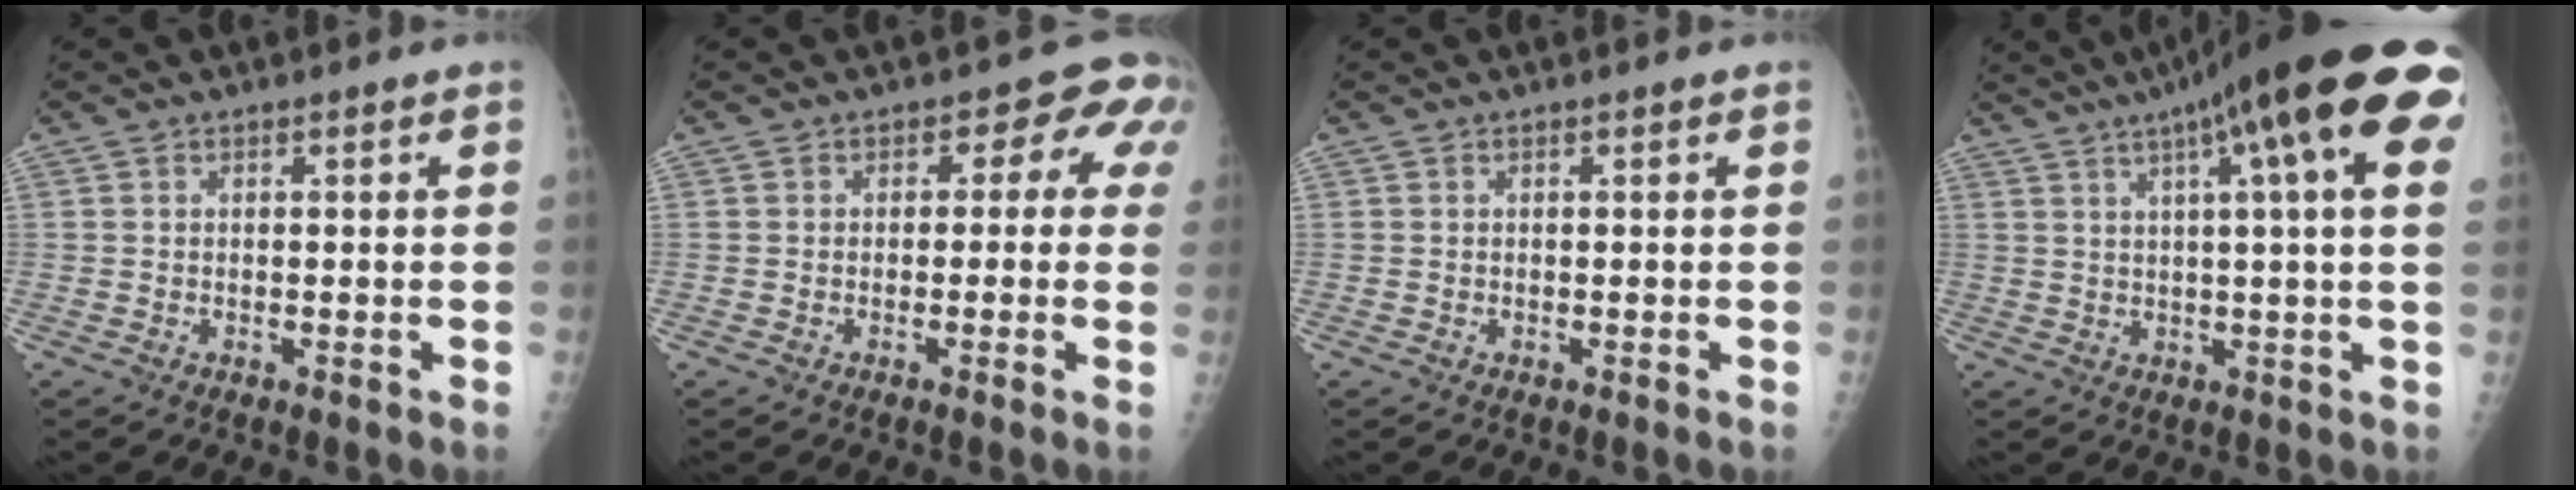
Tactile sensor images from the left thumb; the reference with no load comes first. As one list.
[{"total": 5.2, "force": [0.8, 3.8, 3.4], "torque": [0.012, 0.012, -0.009]}, {"total": 0.0}, {"total": 23.0, "force": [10.5, 3.7, 20.1], "torque": [-0.275, 0.023, 0.135]}]